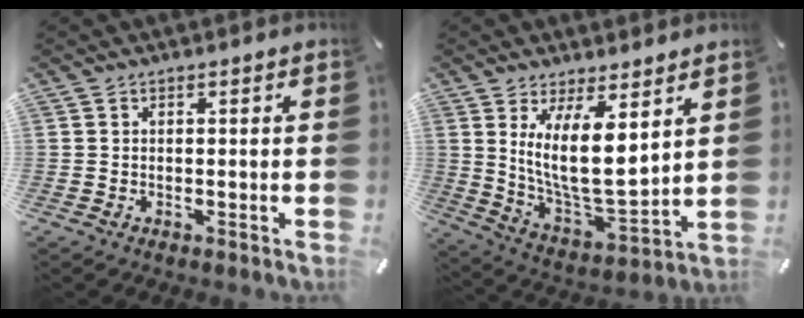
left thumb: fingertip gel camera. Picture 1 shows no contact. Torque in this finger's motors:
{"motor_torque": [1.82, -0.04, 1.86, -0.92, 0.80]}